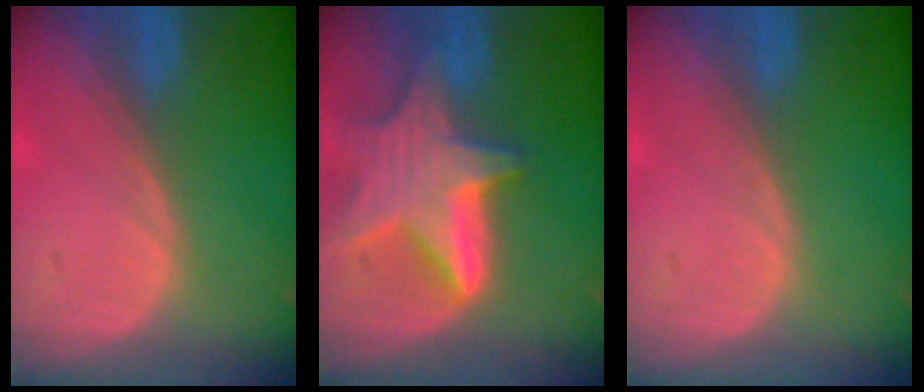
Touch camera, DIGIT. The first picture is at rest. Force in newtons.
{"total": 9.5, "press": 9.5, "slide": 0.7}
{"total": 0.0}